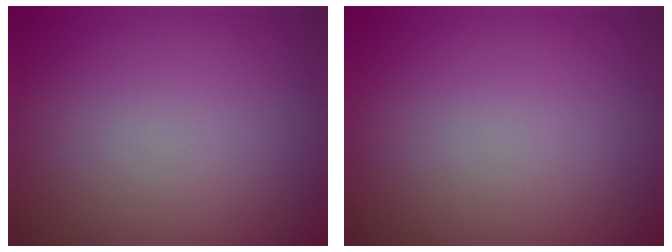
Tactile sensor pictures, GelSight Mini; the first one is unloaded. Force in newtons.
{"total": 0.0}